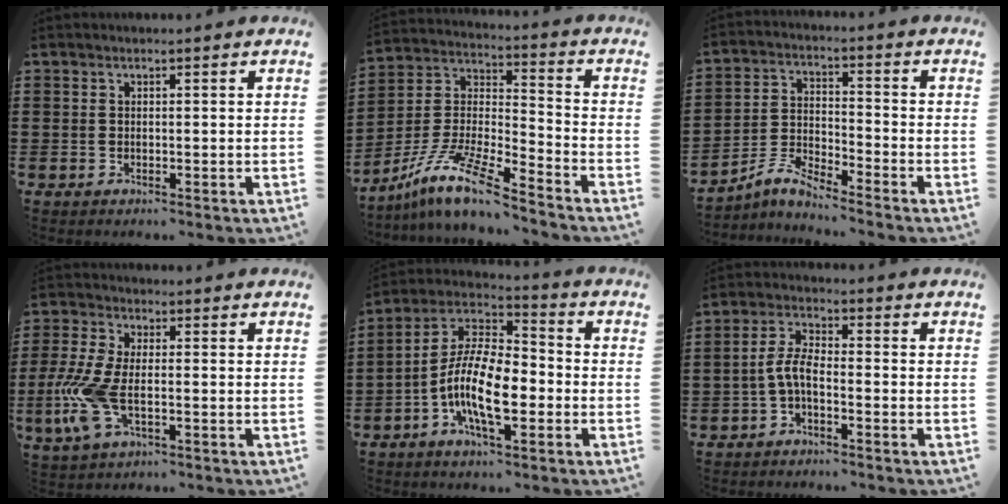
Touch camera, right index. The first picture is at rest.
{"total": 11.8, "force": [-9.5, 1.0, 7.1], "torque": [-0.162, -0.001, -0.194]}
{"total": 5.1, "force": [-4.7, 0.5, 1.8], "torque": [-0.055, -0.004, -0.099]}
{"total": 8.7, "force": [-2.2, 3.8, 7.4], "torque": [-0.187, -0.020, -0.044]}
{"total": 12.9, "force": [-4.1, 5.3, 11.0], "torque": [-0.252, -0.006, -0.083]}
{"total": 4.6, "force": [-1.8, 1.6, 3.9], "torque": [-0.099, -0.001, -0.044]}